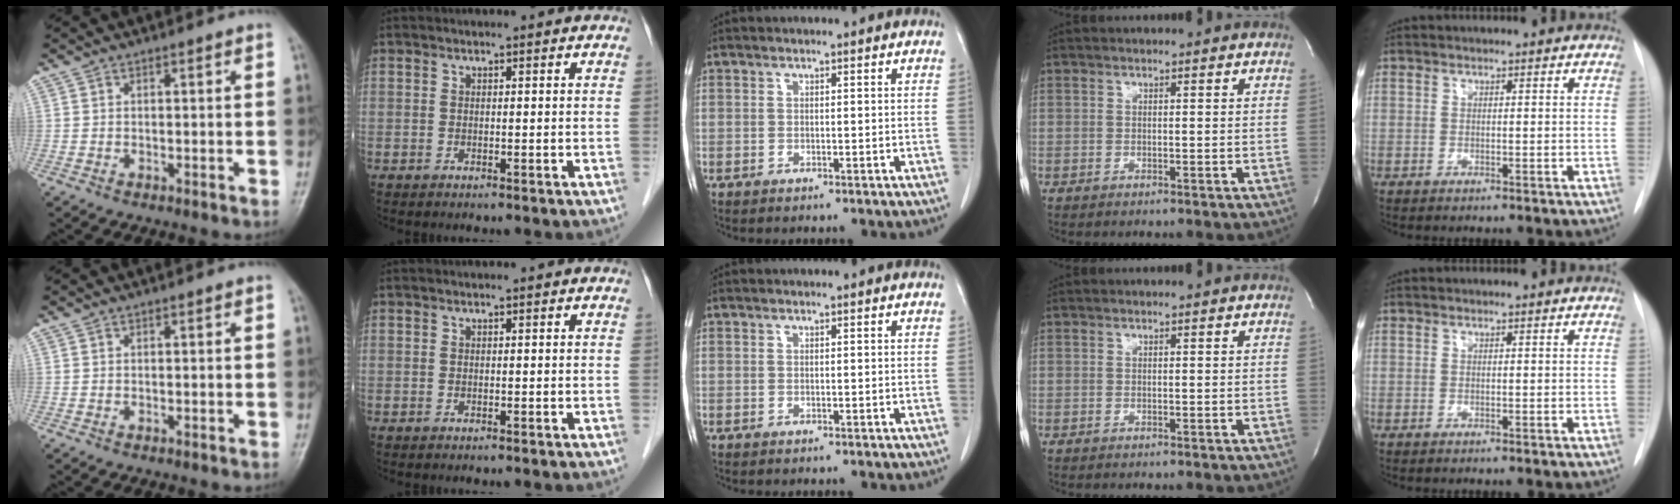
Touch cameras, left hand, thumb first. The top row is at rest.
{}